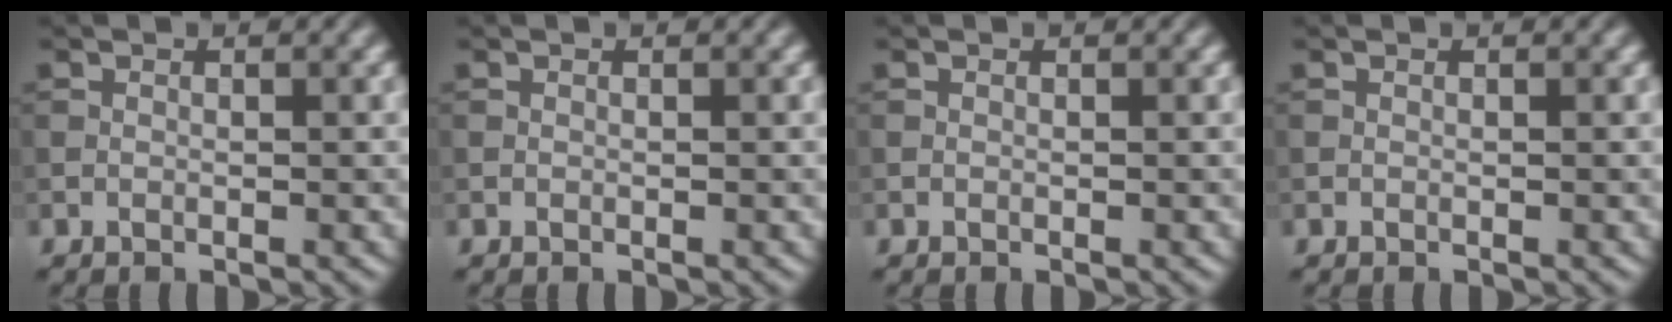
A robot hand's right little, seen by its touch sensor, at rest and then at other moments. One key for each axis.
{"total": 0.0}
{"total": 0.0}
{"total": 0.0}